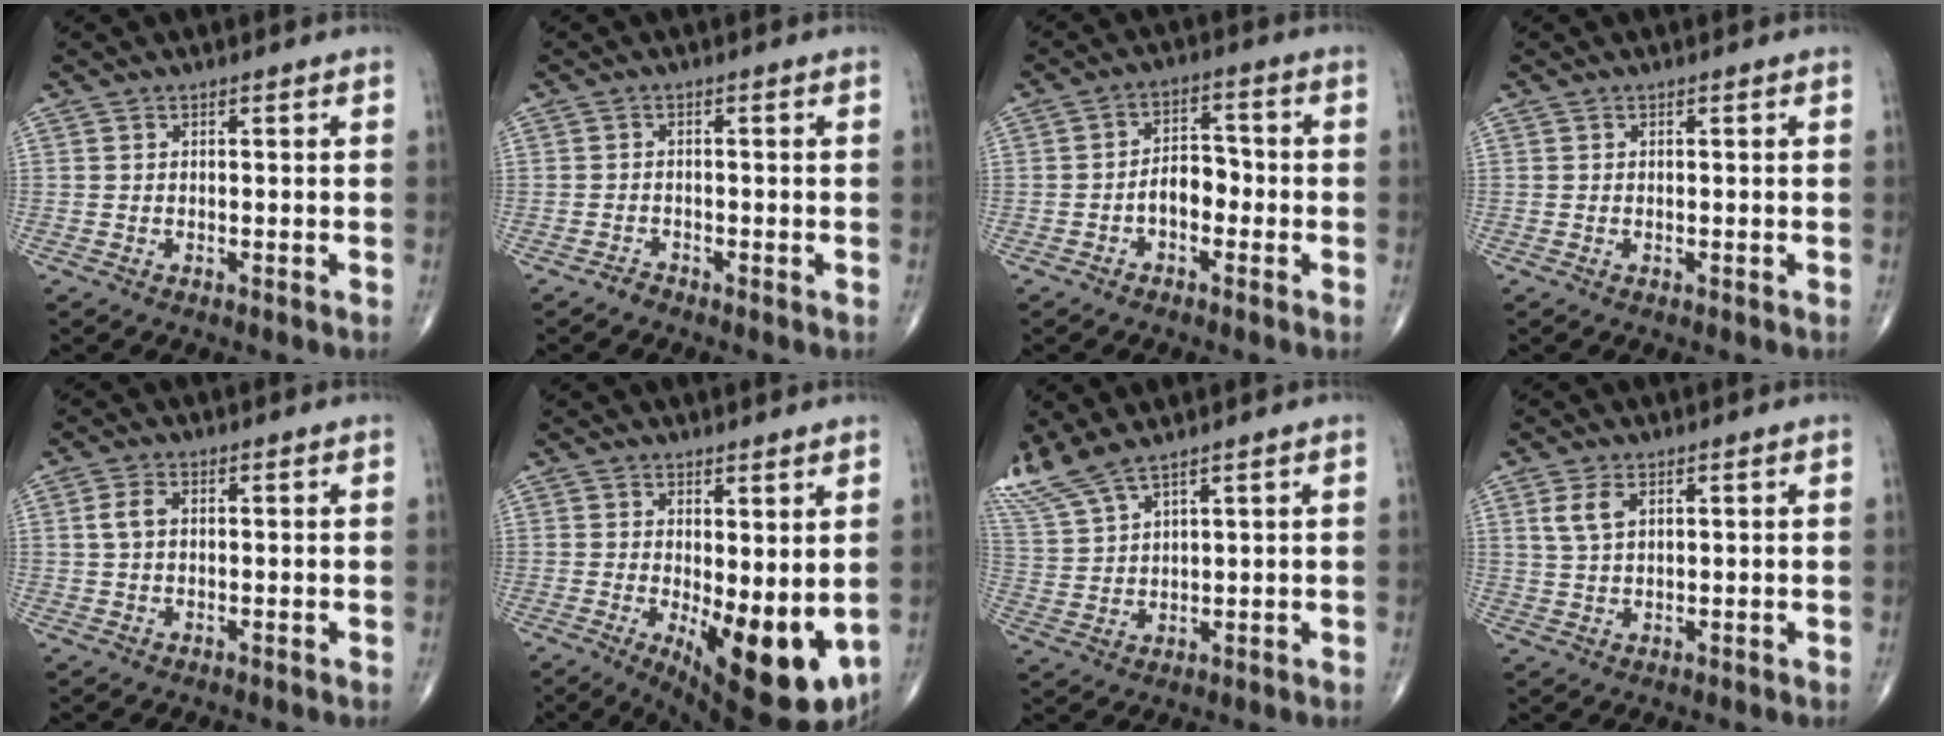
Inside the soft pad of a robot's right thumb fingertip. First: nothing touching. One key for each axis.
{"total": 1.0, "fx": -0.9, "fy": 0.3, "fz": 0.0, "tx": 0.001, "ty": -0.001, "tz": -0.022}
{"total": 5.3, "fx": -1.7, "fy": 3.4, "fz": 3.8, "tx": -0.045, "ty": 0.028, "tz": -0.038}
{"total": 0.0}
{"total": 2.9, "fx": 0.4, "fy": 1.8, "fz": 2.3, "tx": -0.051, "ty": 0.007, "tz": 0.008}
{"total": 14.3, "fx": -1.8, "fy": 5.5, "fz": 13.1, "tx": -0.181, "ty": -0.033, "tz": -0.008}
{"total": 8.2, "fx": 6.8, "fy": 1.6, "fz": 4.2, "tx": -0.108, "ty": -0.013, "tz": 0.155}
{"total": 4.0, "fx": 1.7, "fy": 2.1, "fz": 3.0, "tx": -0.061, "ty": 0.001, "tz": 0.039}